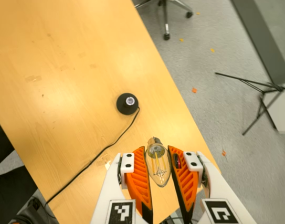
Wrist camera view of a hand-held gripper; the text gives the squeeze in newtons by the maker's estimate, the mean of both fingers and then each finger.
{"total": 14.3, "left": 15.4, "right": 13.1}